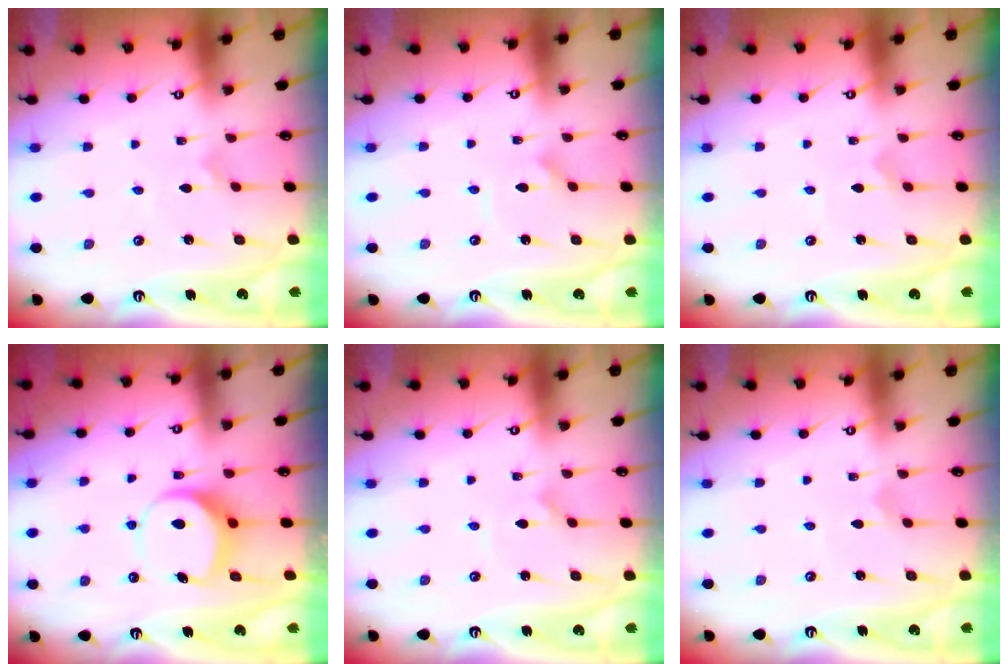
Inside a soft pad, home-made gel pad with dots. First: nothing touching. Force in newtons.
{"total": 2.9, "press": 2.9, "slide": 0.2}
{"total": 1.0, "press": 1.0, "slide": 0.0}
{"total": 7.9, "press": 7.9, "slide": 1.0}
{"total": 0.6, "press": 0.6, "slide": 0.1}
{"total": 0.7, "press": 0.7, "slide": 0.1}